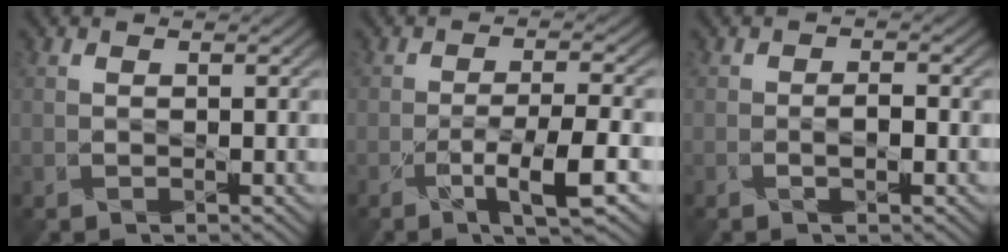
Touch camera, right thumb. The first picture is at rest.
{"total": 5.6, "force": [-3.0, 0.6, 4.7], "torque": [-0.078, 0.003, -0.055]}
{"total": 1.7, "force": [-0.9, 0.7, 1.2], "torque": [-0.018, 0.000, -0.020]}